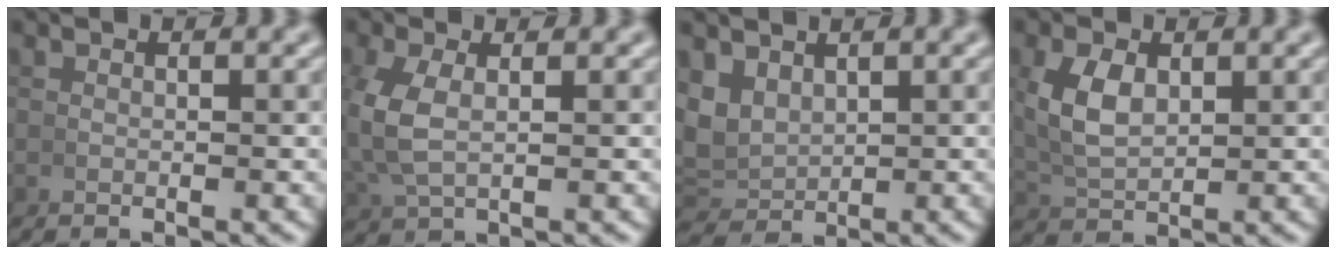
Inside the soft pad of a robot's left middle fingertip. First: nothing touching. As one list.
[{"total": 3.5, "force": [0.5, 2.0, 2.9], "torque": [-0.088, -0.005, 0.021]}, {"total": 6.2, "force": [1.8, 5.1, 3.0], "torque": [-0.097, -0.022, 0.047]}, {"total": 3.8, "force": [1.1, 2.2, 2.9], "torque": [-0.070, -0.005, 0.031]}]